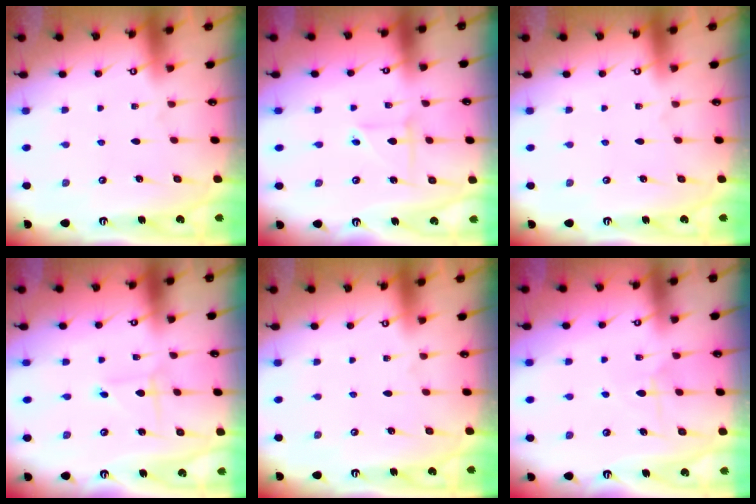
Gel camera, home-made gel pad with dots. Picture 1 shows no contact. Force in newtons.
{"total": 2.9, "press": 2.9, "slide": 0.3}
{"total": 0.0}
{"total": 1.1, "press": 1.1, "slide": 0.1}
{"total": 0.0}
{"total": 6.3, "press": 6.2, "slide": 0.7}